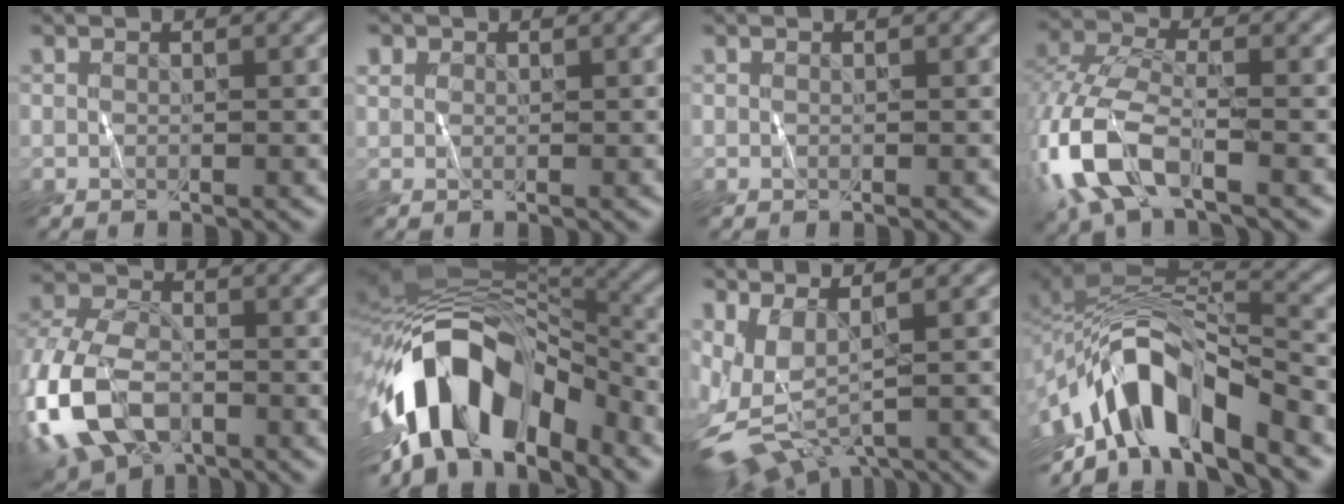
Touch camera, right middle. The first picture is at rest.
{"total": 1.0, "force": [0.5, 0.9, 0.2], "torque": [0.001, -0.001, 0.002]}
{"total": 0.0}
{"total": 9.1, "force": [-3.7, 4.4, 7.0], "torque": [-0.174, -0.005, -0.086]}
{"total": 11.9, "force": [-5.3, 7.2, 8.0], "torque": [-0.193, -0.019, -0.110]}
{"total": 14.1, "force": [-6.5, 7.8, 9.8], "torque": [-0.172, 0.005, -0.110]}
{"total": 5.1, "force": [-0.8, 2.4, 4.4], "torque": [-0.099, -0.017, -0.004]}
{"total": 11.9, "force": [-5.4, 5.2, 9.2], "torque": [-0.154, 0.008, -0.103]}